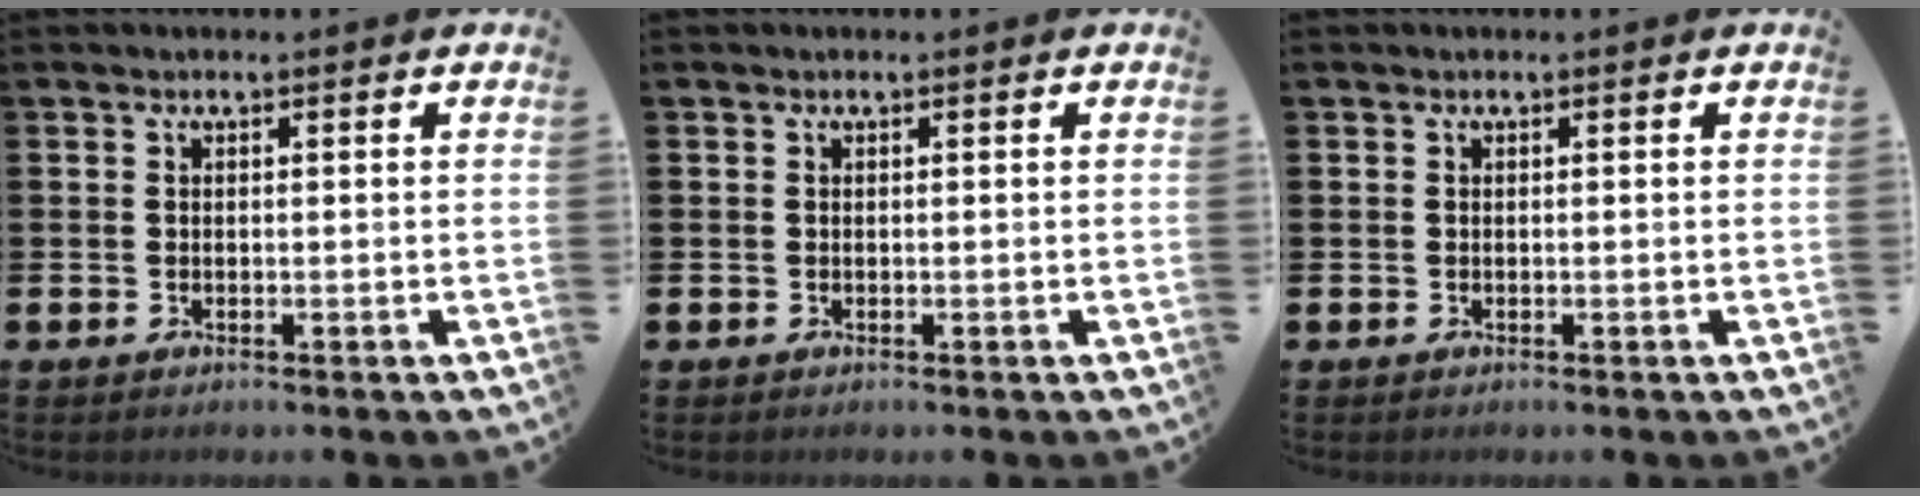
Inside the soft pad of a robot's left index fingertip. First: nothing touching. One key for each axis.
{"total": 0.0}
{"total": 0.0}